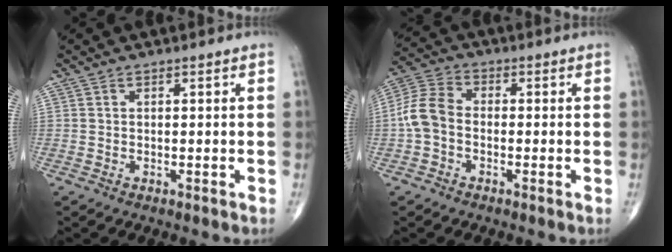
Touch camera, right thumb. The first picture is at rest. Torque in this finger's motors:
{"motor_torque": [-0.21, 0.38, 0.33, -0.05, 0.09]}